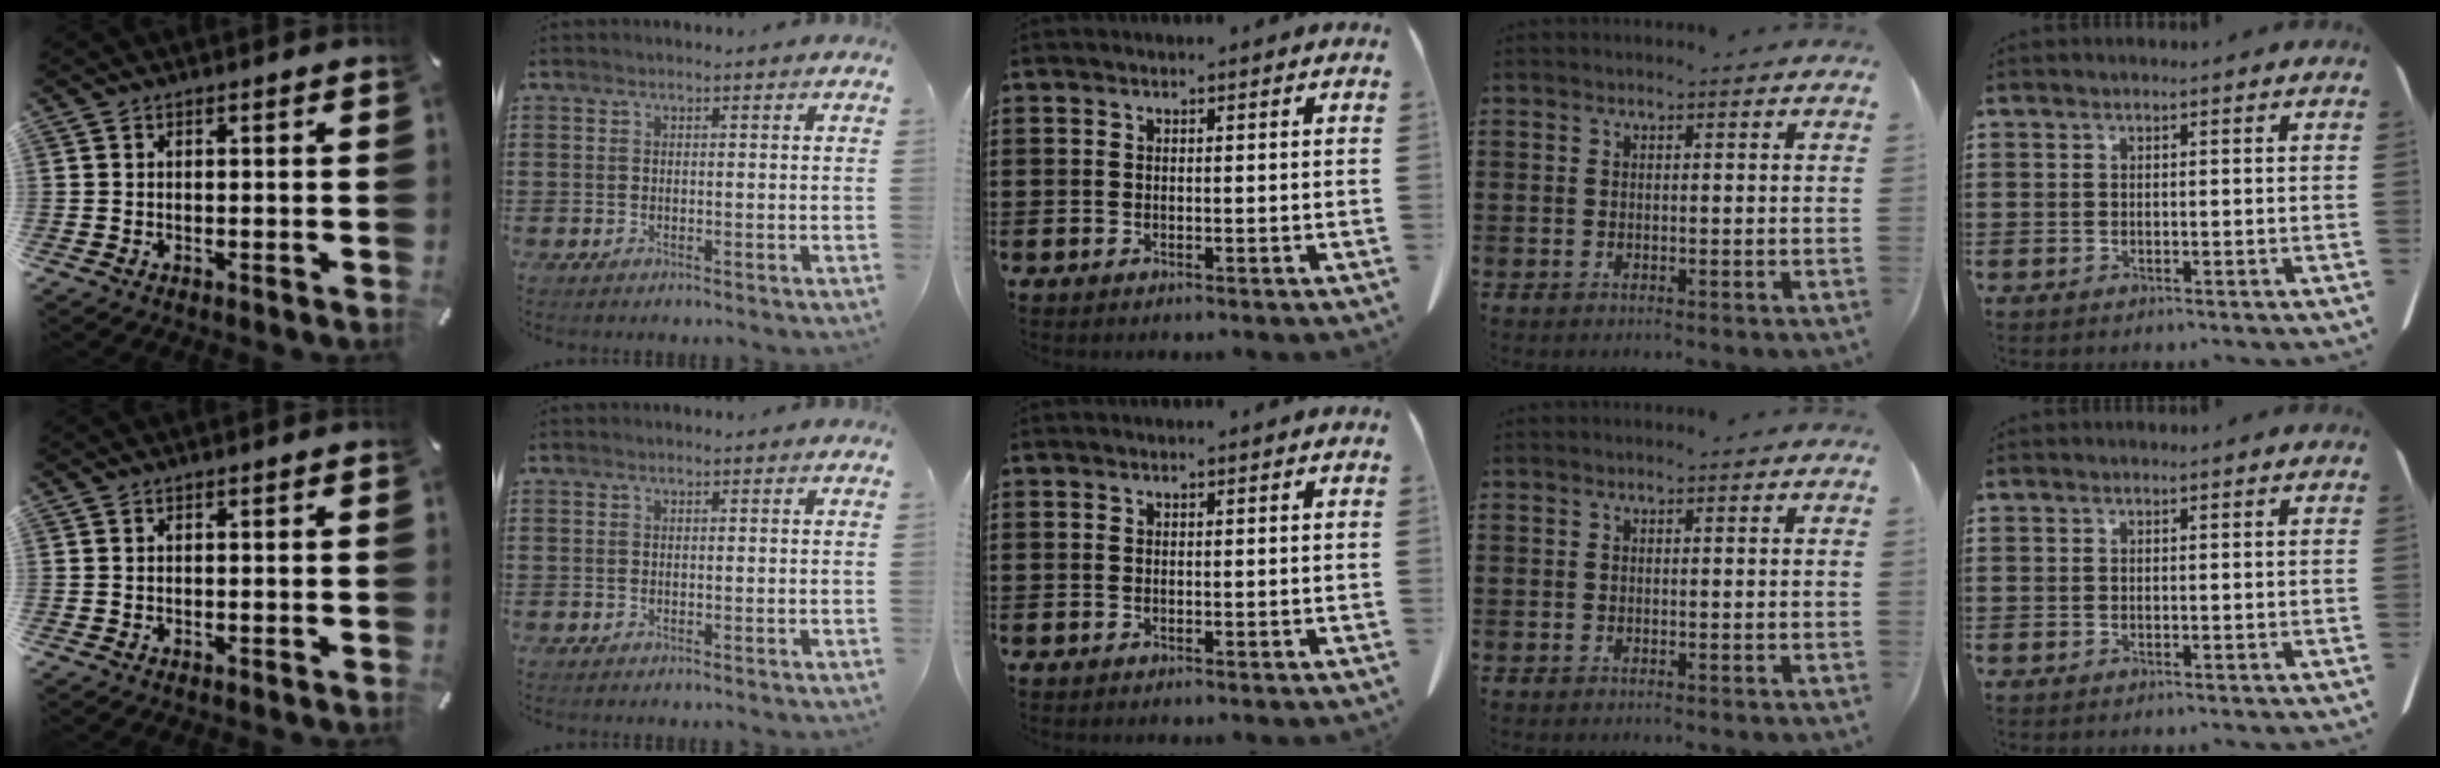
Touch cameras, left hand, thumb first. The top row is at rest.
{}